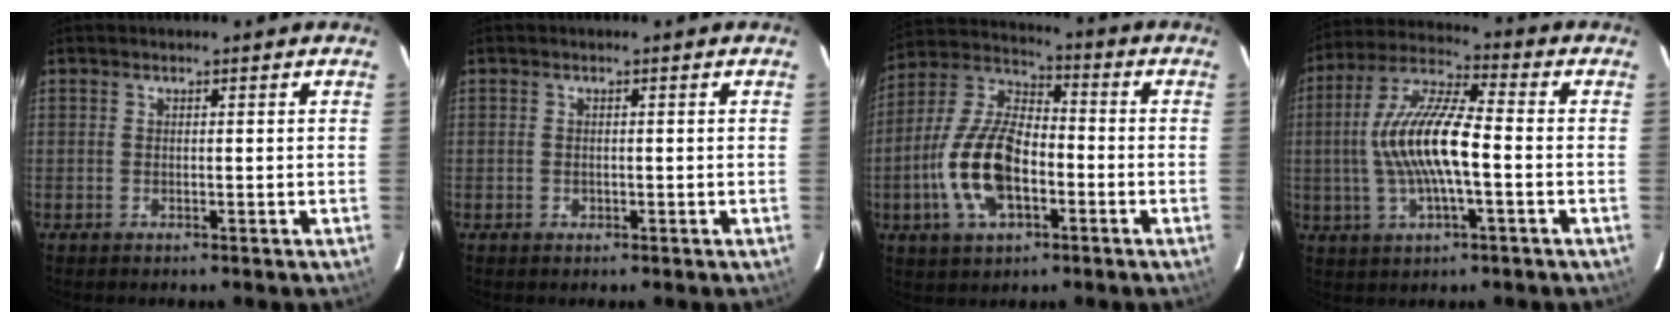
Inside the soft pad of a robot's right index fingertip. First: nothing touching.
{"total": 0.8, "force": [-0.2, 0.7, 0.3], "torque": [-0.003, 0.000, -0.003]}
{"total": 14.6, "force": [-4.3, 7.6, 11.7], "torque": [-0.245, 0.012, -0.079]}
{"total": 13.8, "force": [-1.3, 3.4, 13.3], "torque": [-0.266, 0.009, -0.030]}